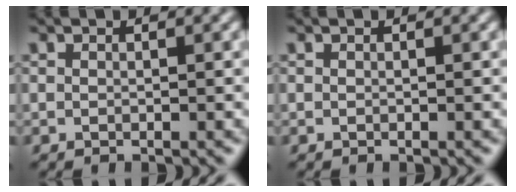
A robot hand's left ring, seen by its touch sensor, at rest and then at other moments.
{"total": 0.0}